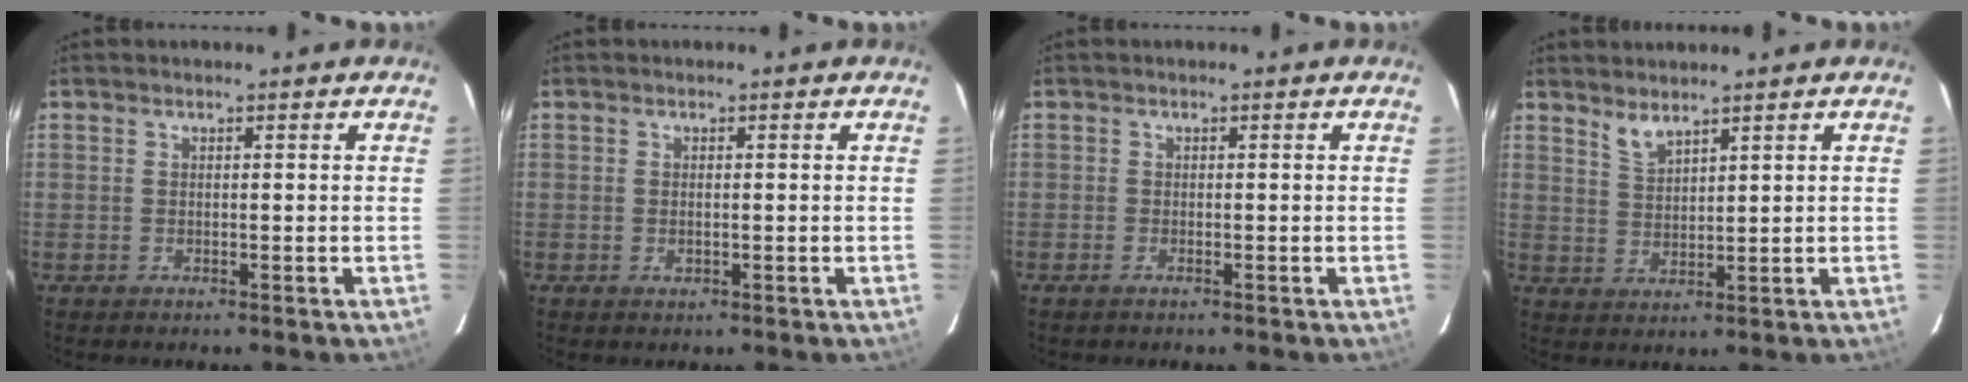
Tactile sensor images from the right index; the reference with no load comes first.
{"total": 1.0, "force": [-0.2, 0.7, 0.8], "torque": [-0.014, 0.002, -0.002]}
{"total": 1.0, "force": [-0.7, 0.4, 0.5], "torque": [-0.011, -0.003, -0.016]}
{"total": 3.4, "force": [2.9, 0.7, 1.5], "torque": [-0.030, 0.001, 0.058]}